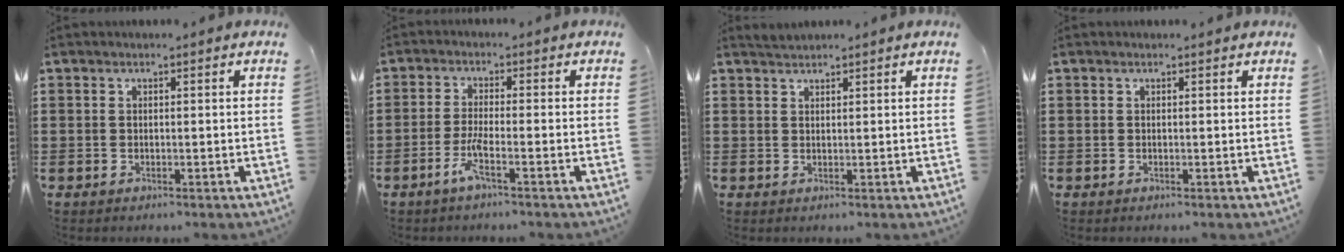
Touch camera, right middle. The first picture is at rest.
{"total": 3.5, "force": [-2.0, 0.2, 2.9], "torque": [-0.065, -0.004, -0.042]}
{"total": 1.4, "force": [1.4, 0.1, 0.1], "torque": [-0.006, 0.001, 0.027]}
{"total": 0.0}